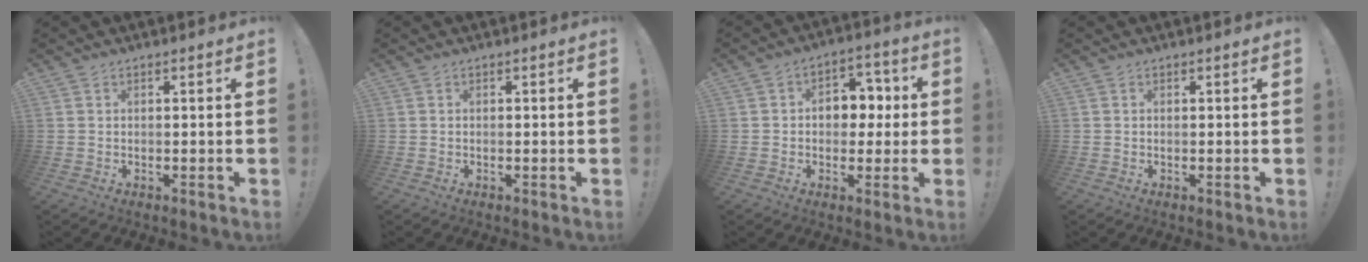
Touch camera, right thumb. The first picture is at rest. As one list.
[{"total": 0.0}, {"total": 8.9, "force": [0.2, 7.0, 5.5], "torque": [-0.067, 0.009, 0.005]}, {"total": 0.0}]